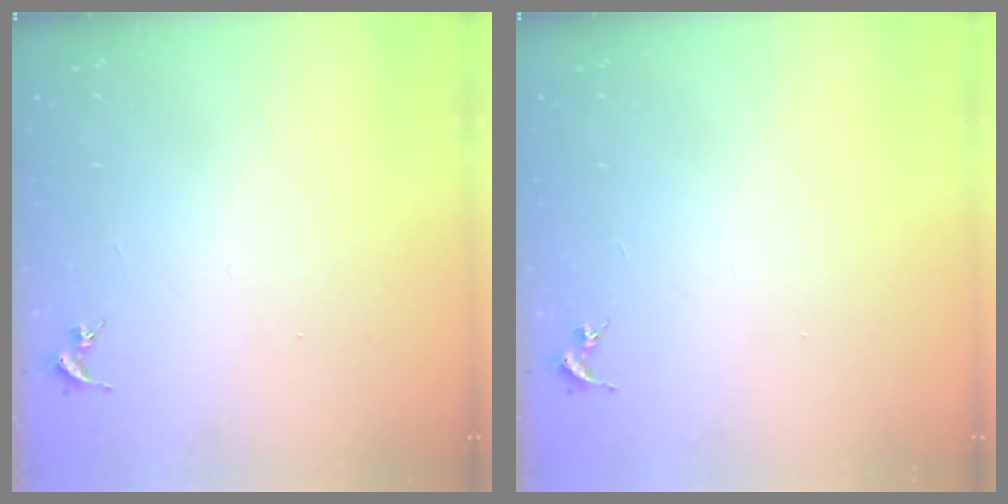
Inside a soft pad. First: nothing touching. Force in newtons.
{"total": 0.0}